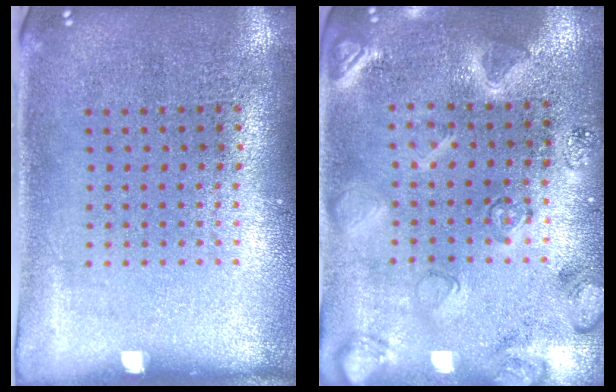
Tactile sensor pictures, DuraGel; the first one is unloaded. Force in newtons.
{"total": 2.5, "press": 2.5, "slide": 0.1}